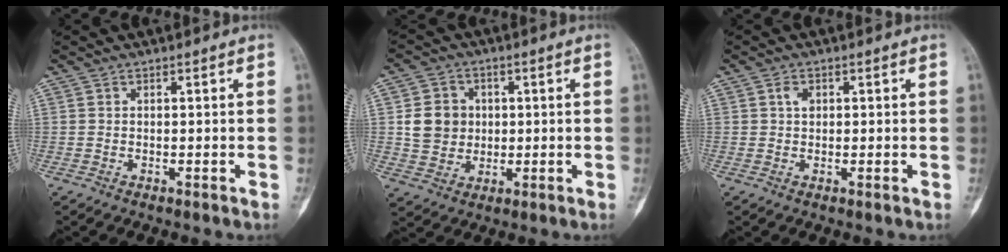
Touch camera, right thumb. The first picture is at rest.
{"total": 9.5, "force": [0.8, 8.5, 4.1], "torque": [-0.040, 0.004, 0.018]}
{"total": 1.8, "force": [0.5, 1.4, 1.1], "torque": [-0.012, 0.000, 0.006]}